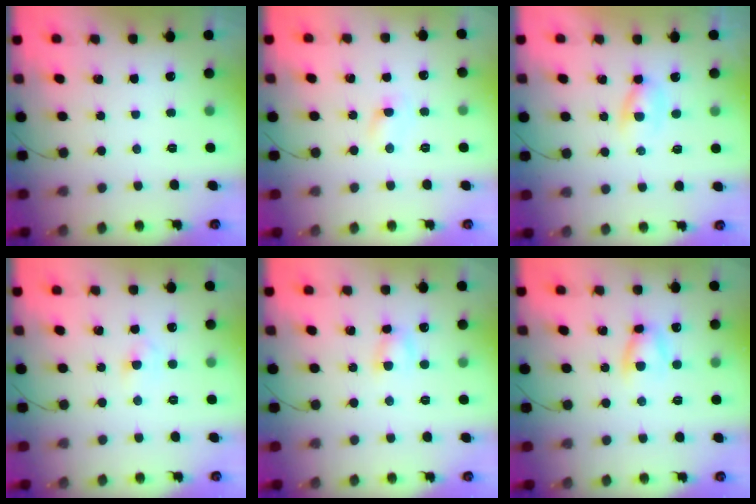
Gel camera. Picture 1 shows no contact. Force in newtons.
{"total": 4.5, "press": 4.3, "slide": 1.3}
{"total": 2.8, "press": 2.5, "slide": 1.1}
{"total": 2.4, "press": 2.1, "slide": 1.0}
{"total": 3.9, "press": 3.7, "slide": 1.1}
{"total": 5.9, "press": 5.9, "slide": 0.8}